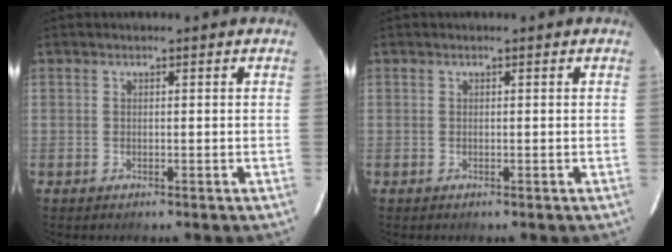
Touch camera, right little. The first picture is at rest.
{"total": 0.0}